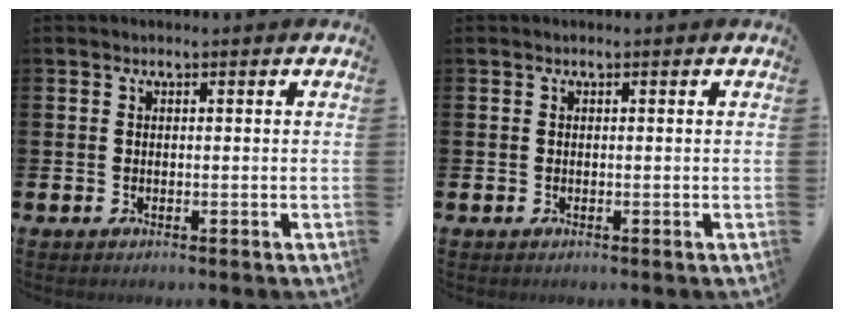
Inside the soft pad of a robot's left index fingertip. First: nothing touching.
{"total": 0.0}